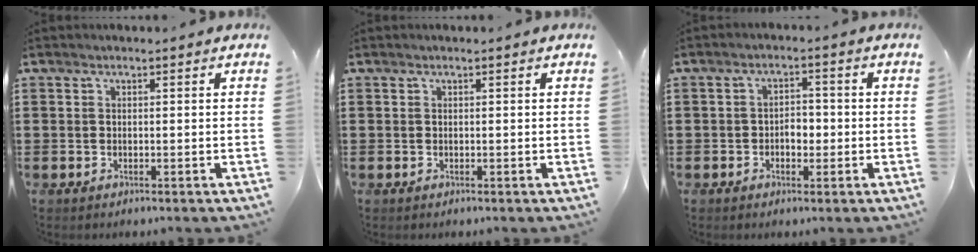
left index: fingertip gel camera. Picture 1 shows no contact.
{"total": 0.0}
{"total": 2.9, "force": [-0.8, 1.8, 2.1], "torque": [-0.043, 0.006, -0.019]}